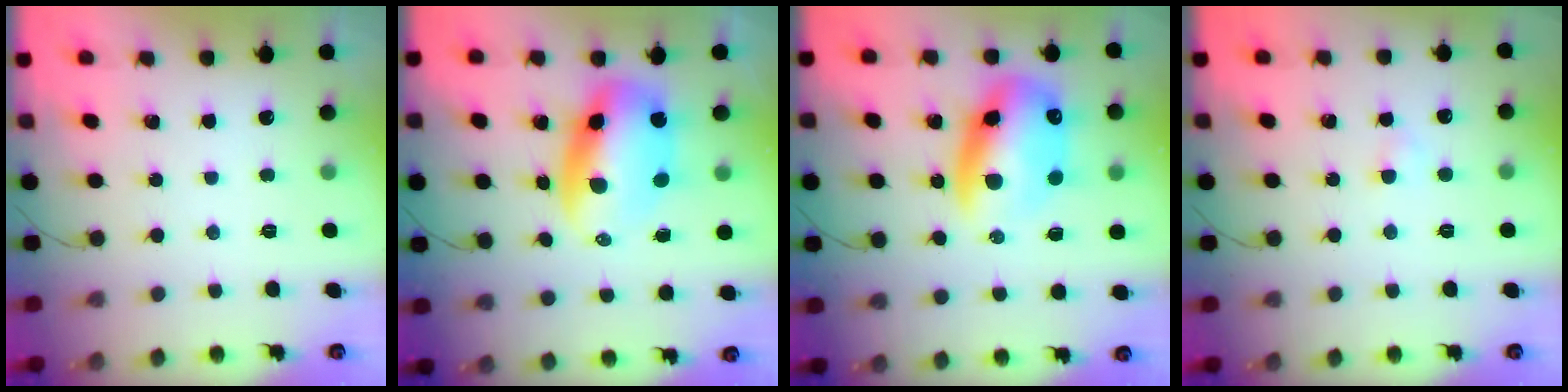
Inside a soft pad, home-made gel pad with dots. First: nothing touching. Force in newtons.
{"total": 10.5, "press": 10.2, "slide": 2.5}
{"total": 15.4, "press": 15.0, "slide": 3.5}
{"total": 2.2, "press": 2.1, "slide": 0.8}